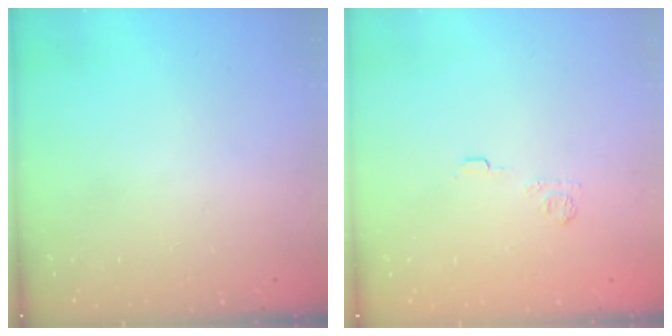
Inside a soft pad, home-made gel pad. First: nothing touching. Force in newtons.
{"total": 5.5, "press": 5.4, "slide": 1.3}